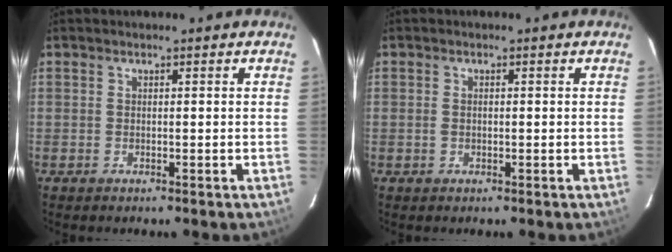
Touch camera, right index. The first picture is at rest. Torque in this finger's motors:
{"motor_torque": [0.21, 0.21, -0.02, 0.00]}